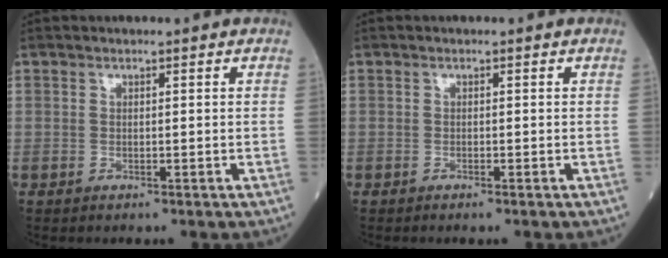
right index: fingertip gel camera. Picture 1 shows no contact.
{"total": 0.5, "force": [-0.4, -0.1, 0.3], "torque": [-0.007, 0.000, -0.007]}